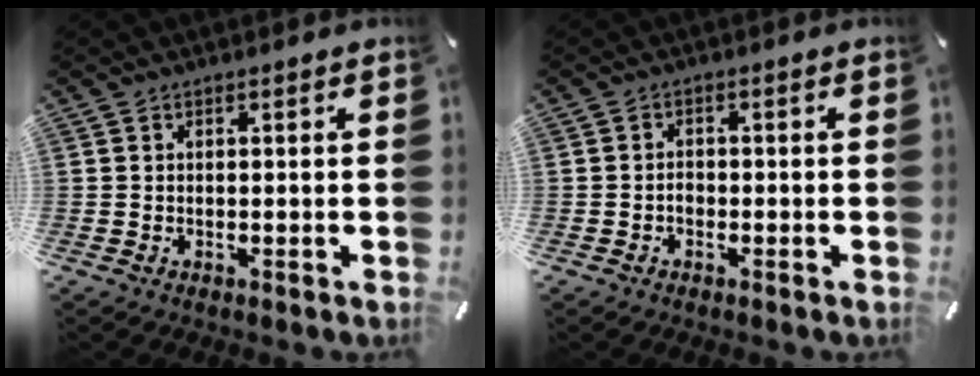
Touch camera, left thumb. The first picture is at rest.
{"total": 1.7, "force": [-0.7, 1.2, 1.0], "torque": [-0.023, 0.002, -0.013]}